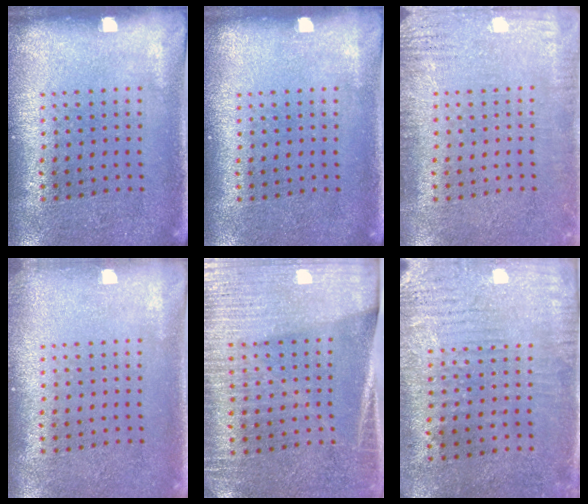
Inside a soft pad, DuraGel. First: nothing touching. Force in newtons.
{"total": 0.0}
{"total": 2.5, "press": 2.5, "slide": 0.4}
{"total": 0.6, "press": 0.6, "slide": 0.1}
{"total": 3.4, "press": 3.0, "slide": 1.5}
{"total": 2.9, "press": 2.4, "slide": 1.7}